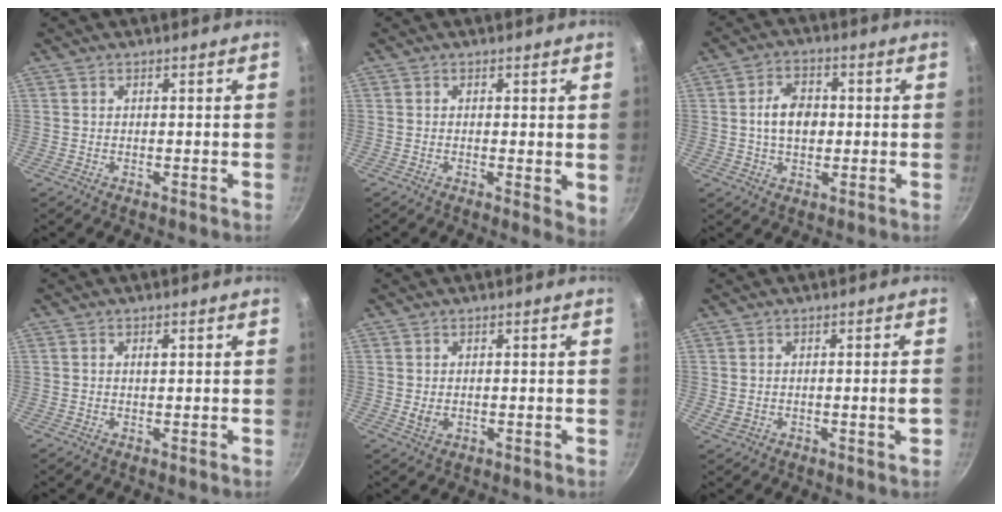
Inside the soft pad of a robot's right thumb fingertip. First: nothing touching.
{"total": 3.3, "force": [0.1, 1.3, 3.0], "torque": [-0.036, -0.010, 0.000]}
{"total": 7.3, "force": [0.1, 5.1, 5.2], "torque": [-0.070, 0.012, -0.004]}
{"total": 1.1, "force": [0.2, 0.6, 0.9], "torque": [-0.010, 0.004, 0.003]}
{"total": 2.1, "force": [-0.1, 1.5, 1.5], "torque": [-0.025, -0.003, 0.000]}
{"total": 4.0, "force": [-0.5, 1.1, 3.8], "torque": [-0.059, 0.001, -0.002]}